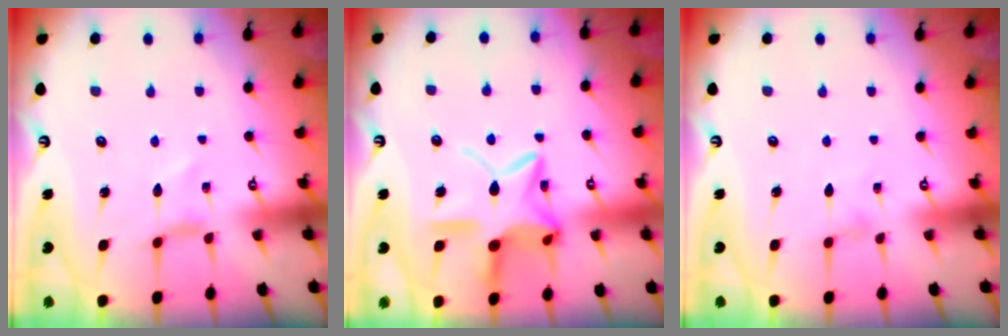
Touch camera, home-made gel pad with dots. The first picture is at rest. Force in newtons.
{"total": 15.6, "press": 15.6, "slide": 1.4}
{"total": 0.0}